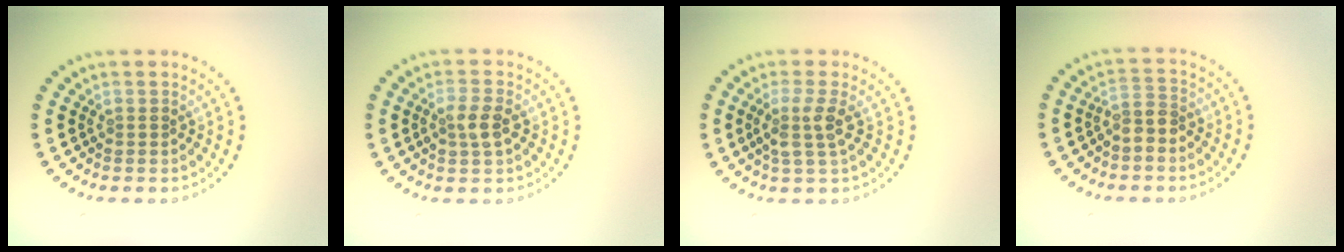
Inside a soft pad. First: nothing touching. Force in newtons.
{"total": 2.1, "press": 2.1, "slide": 0.3}
{"total": 2.4, "press": 1.9, "slide": 1.5}
{"total": 2.1, "press": 1.8, "slide": 1.1}